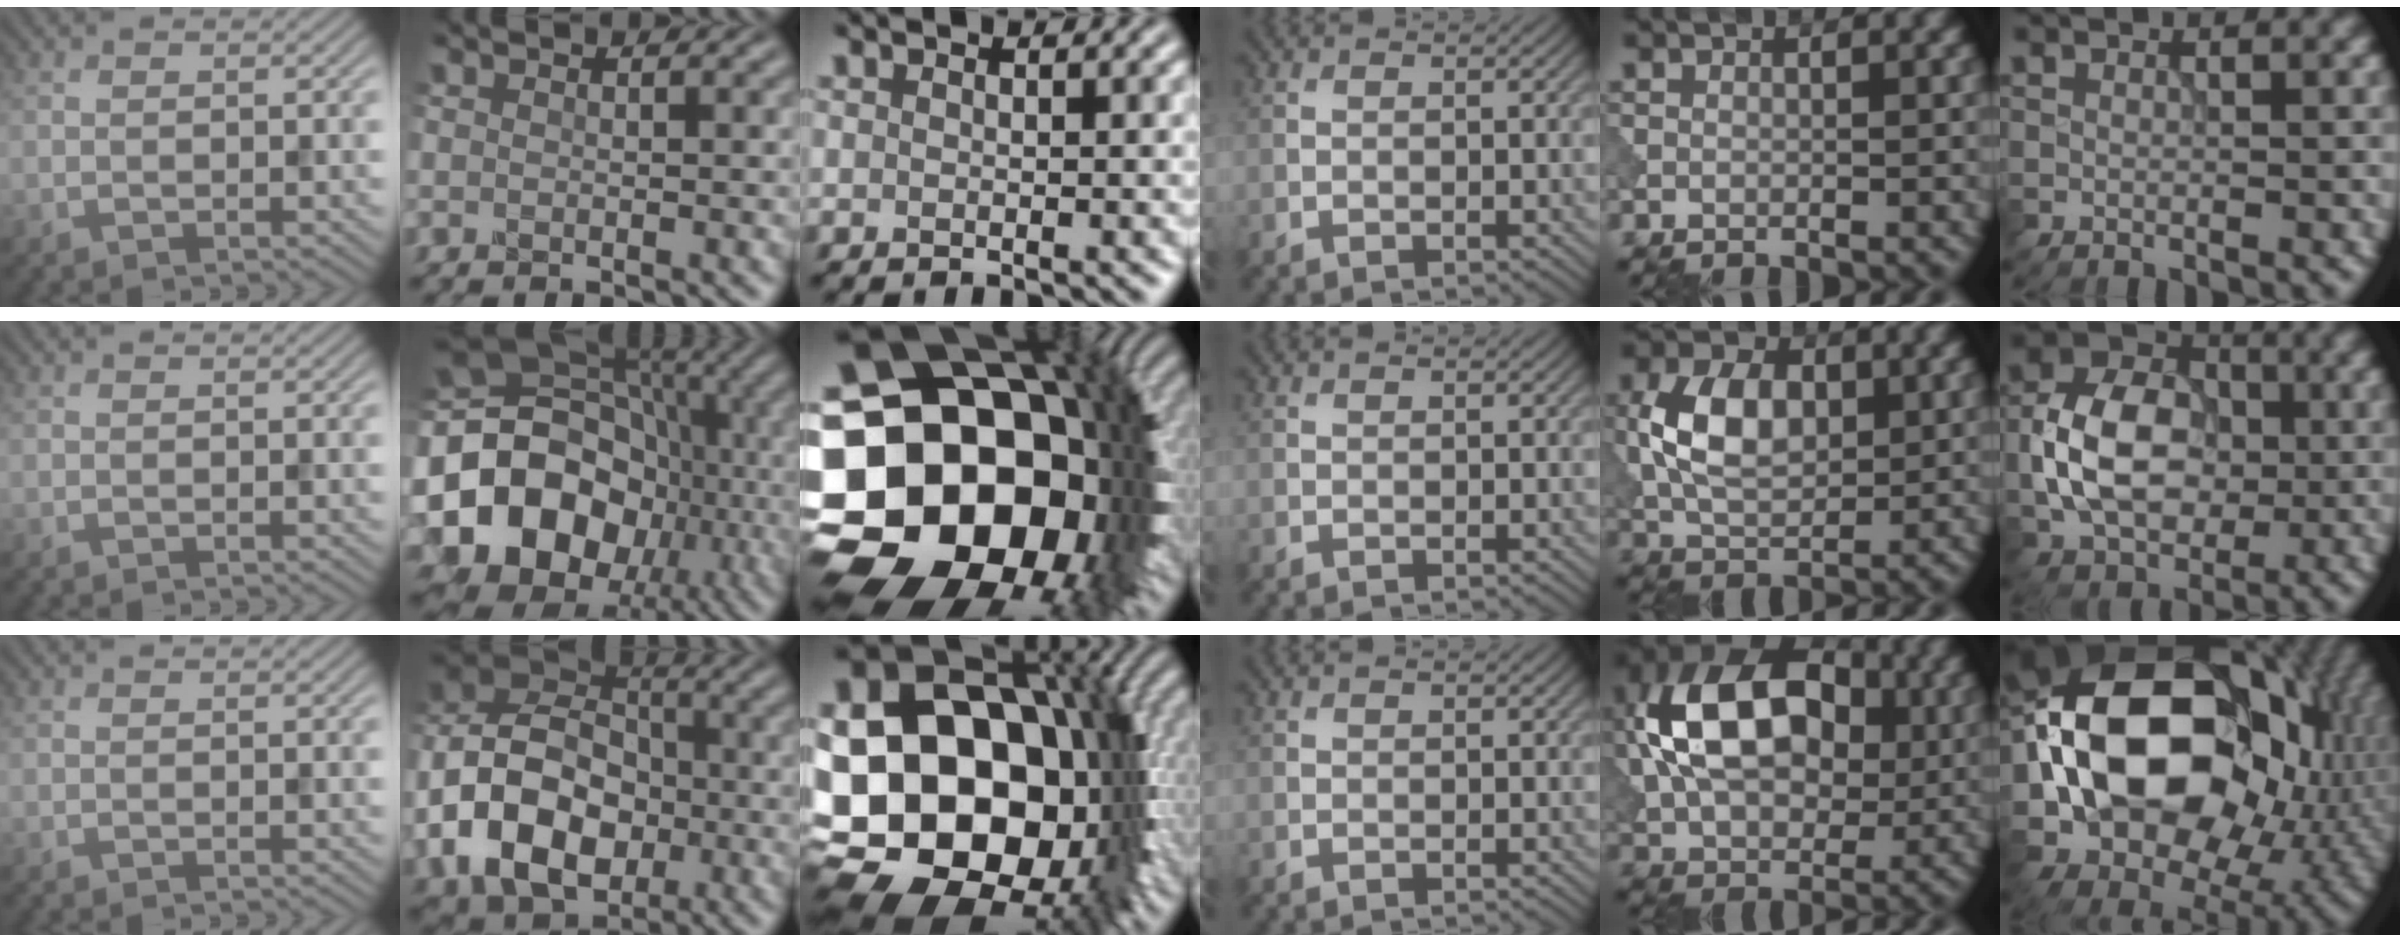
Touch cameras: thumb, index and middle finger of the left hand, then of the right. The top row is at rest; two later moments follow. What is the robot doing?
{"motion": "insert", "object": "peg toy"}